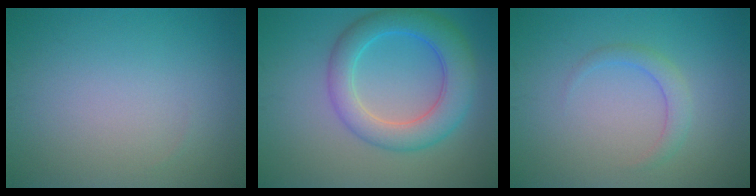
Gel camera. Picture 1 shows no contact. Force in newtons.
{"total": 6.2, "press": 6.2, "slide": 0.2}
{"total": 1.8, "press": 1.8, "slide": 0.1}